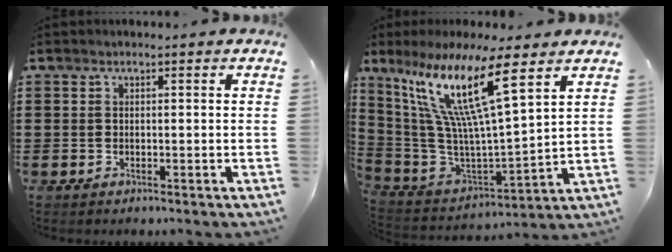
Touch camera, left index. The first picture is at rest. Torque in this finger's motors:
{"motor_torque": [2.14, 0.00, 1.05, 0.21]}